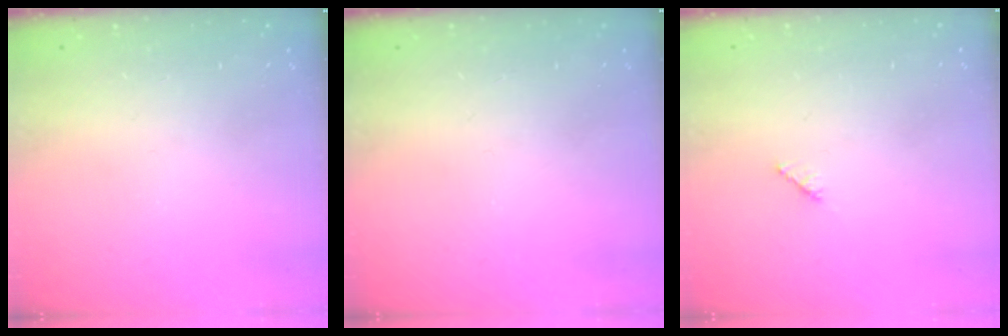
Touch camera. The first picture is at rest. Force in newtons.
{"total": 0.0}
{"total": 1.9, "press": 1.9, "slide": 0.3}